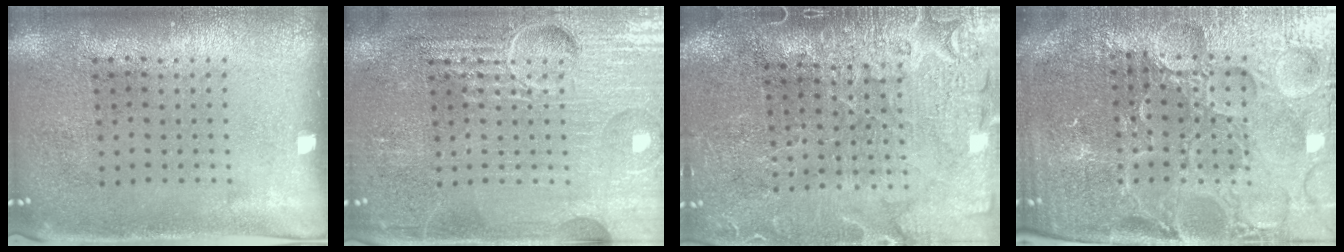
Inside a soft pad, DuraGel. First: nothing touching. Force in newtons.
{"total": 7.2, "press": 7.2, "slide": 0.9}
{"total": 3.9, "press": 3.6, "slide": 1.5}
{"total": 5.8, "press": 5.3, "slide": 2.4}